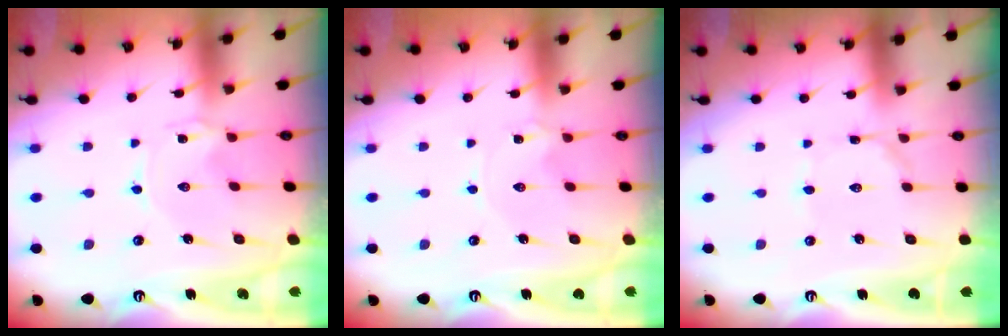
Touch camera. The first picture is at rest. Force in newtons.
{"total": 1.1, "press": 1.0, "slide": 0.2}
{"total": 1.4, "press": 1.4, "slide": 0.1}